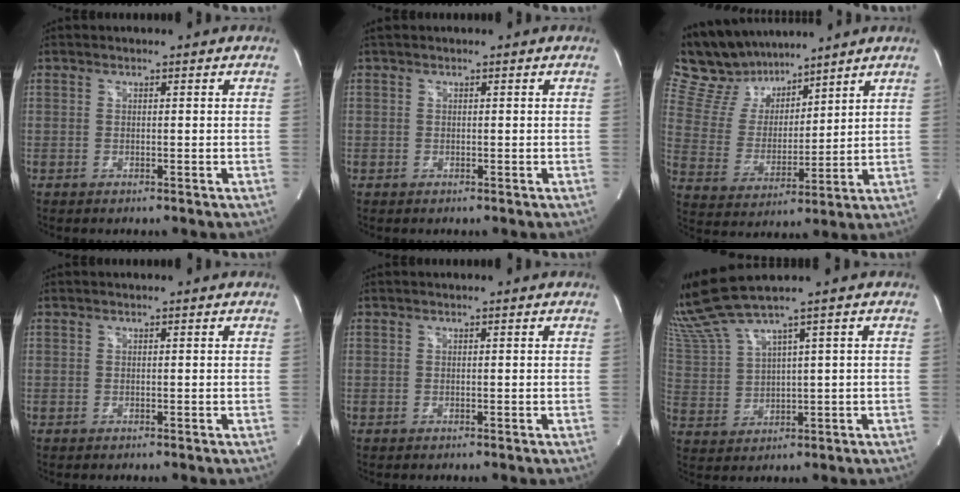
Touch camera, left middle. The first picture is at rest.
{"total": 0.8, "force": [0.0, 0.8, 0.1], "torque": [0.002, 0.002, -0.003]}
{"total": 13.2, "force": [11.7, 4.9, 3.9], "torque": [-0.092, 0.026, 0.227]}
{"total": 0.0}
{"total": 0.0}
{"total": 7.1, "force": [6.1, -1.8, 3.1], "torque": [-0.086, 0.004, 0.141]}